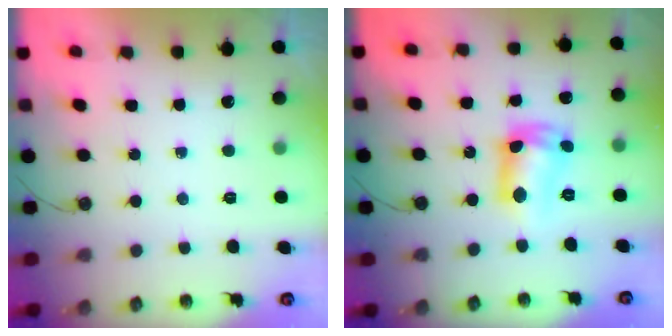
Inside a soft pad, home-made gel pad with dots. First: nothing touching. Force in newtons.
{"total": 10.6, "press": 10.6, "slide": 0.7}